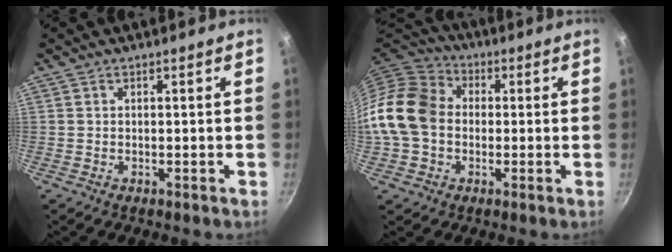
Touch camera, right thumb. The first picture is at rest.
{"total": 14.4, "force": [-0.3, 11.5, 8.7], "torque": [-0.145, 0.029, -0.021]}